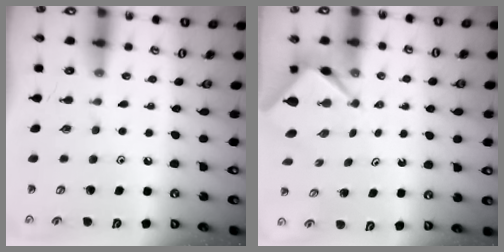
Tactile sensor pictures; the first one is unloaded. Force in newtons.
{"total": 2.7, "press": 2.7, "slide": 0.1}